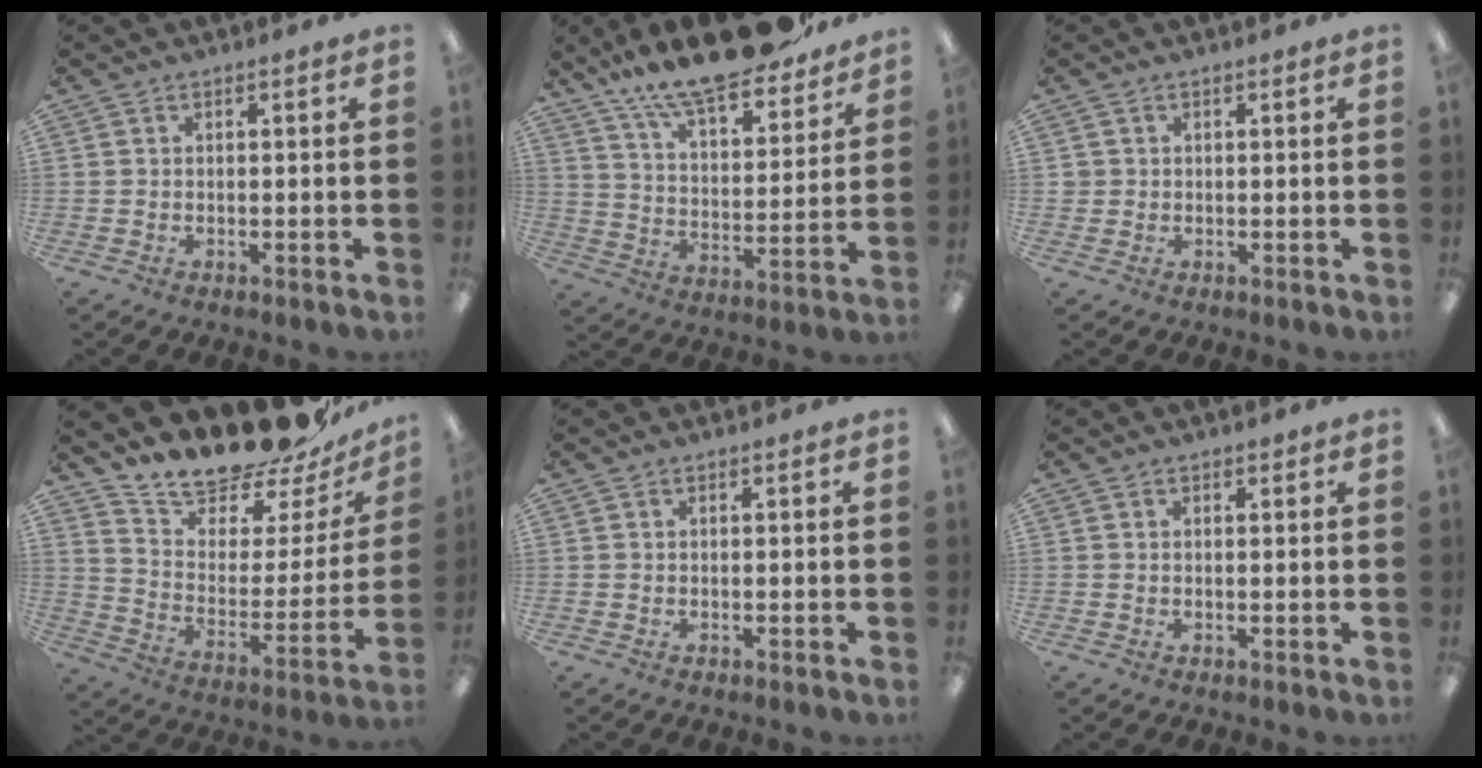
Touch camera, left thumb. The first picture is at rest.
{"total": 17.9, "force": [15.4, 4.2, 8.0], "torque": [-0.143, -0.104, 0.268]}
{"total": 1.3, "force": [0.4, 1.3, 0.1], "torque": [-0.003, 0.003, 0.007]}
{"total": 20.0, "force": [18.6, 5.2, 5.3], "torque": [-0.090, -0.159, 0.323]}
{"total": 0.0}
{"total": 0.7, "force": [0.6, 0.3, 0.1], "torque": [0.006, -0.003, 0.009]}